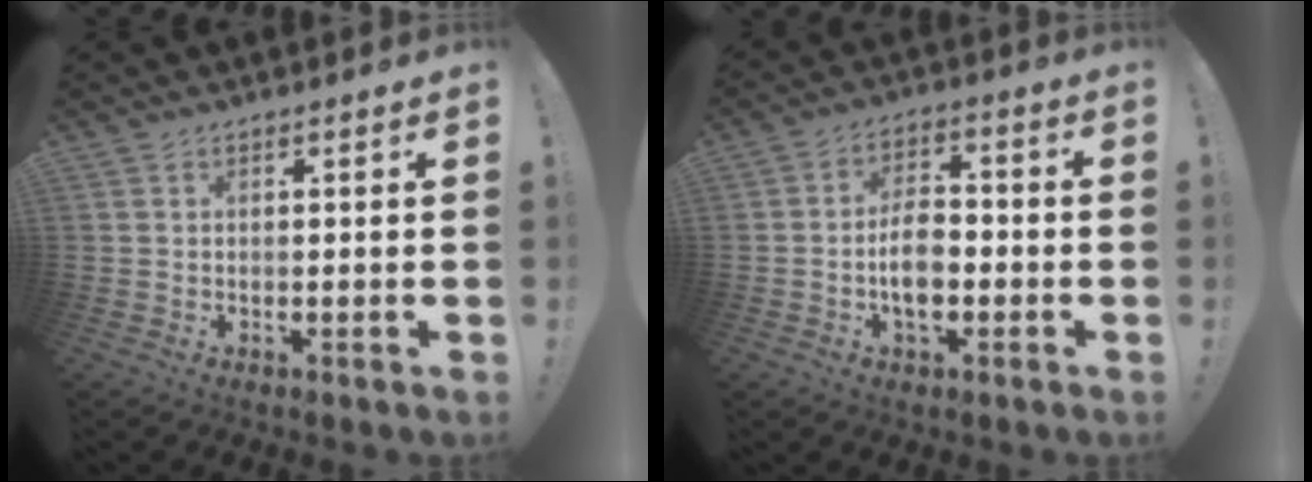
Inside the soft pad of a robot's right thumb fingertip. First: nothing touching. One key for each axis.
{"total": 8.8, "fx": -2.2, "fy": 5.5, "fz": 6.5, "tx": -0.103, "ty": 0.006, "tz": -0.042}